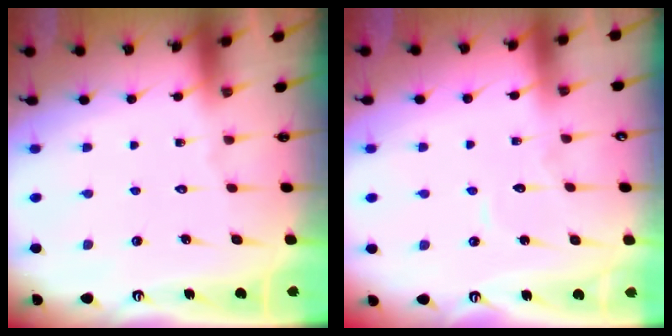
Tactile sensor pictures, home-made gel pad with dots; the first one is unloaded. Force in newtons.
{"total": 6.2, "press": 6.2, "slide": 0.3}